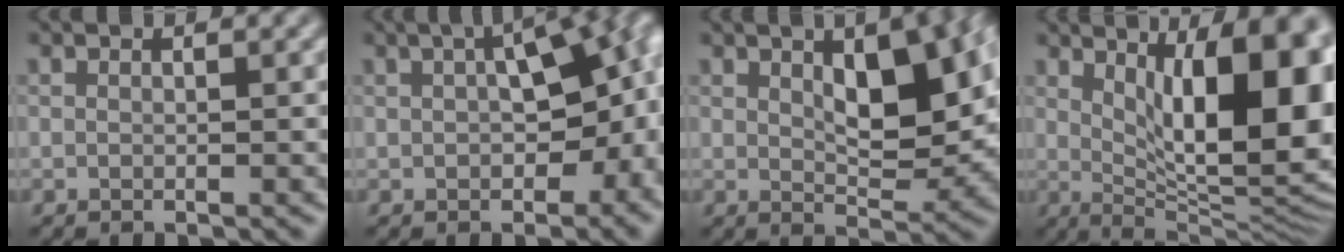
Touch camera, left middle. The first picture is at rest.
{"total": 13.6, "force": [0.6, 7.5, 11.4], "torque": [-0.121, 0.003, 0.010]}
{"total": 9.2, "force": [2.1, 4.3, 7.9], "torque": [-0.112, 0.004, 0.039]}
{"total": 13.6, "force": [2.7, 4.6, 12.4], "torque": [-0.141, -0.001, 0.040]}